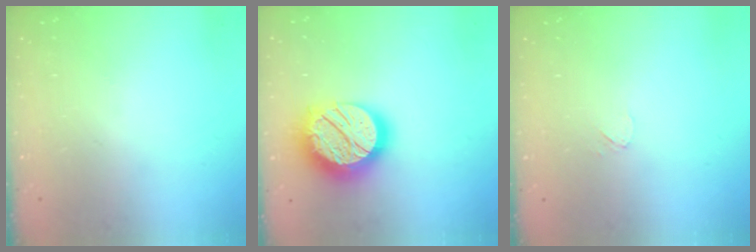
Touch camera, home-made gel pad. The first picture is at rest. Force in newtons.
{"total": 20.0, "press": 19.9, "slide": 1.5}
{"total": 3.3, "press": 3.3, "slide": 0.4}